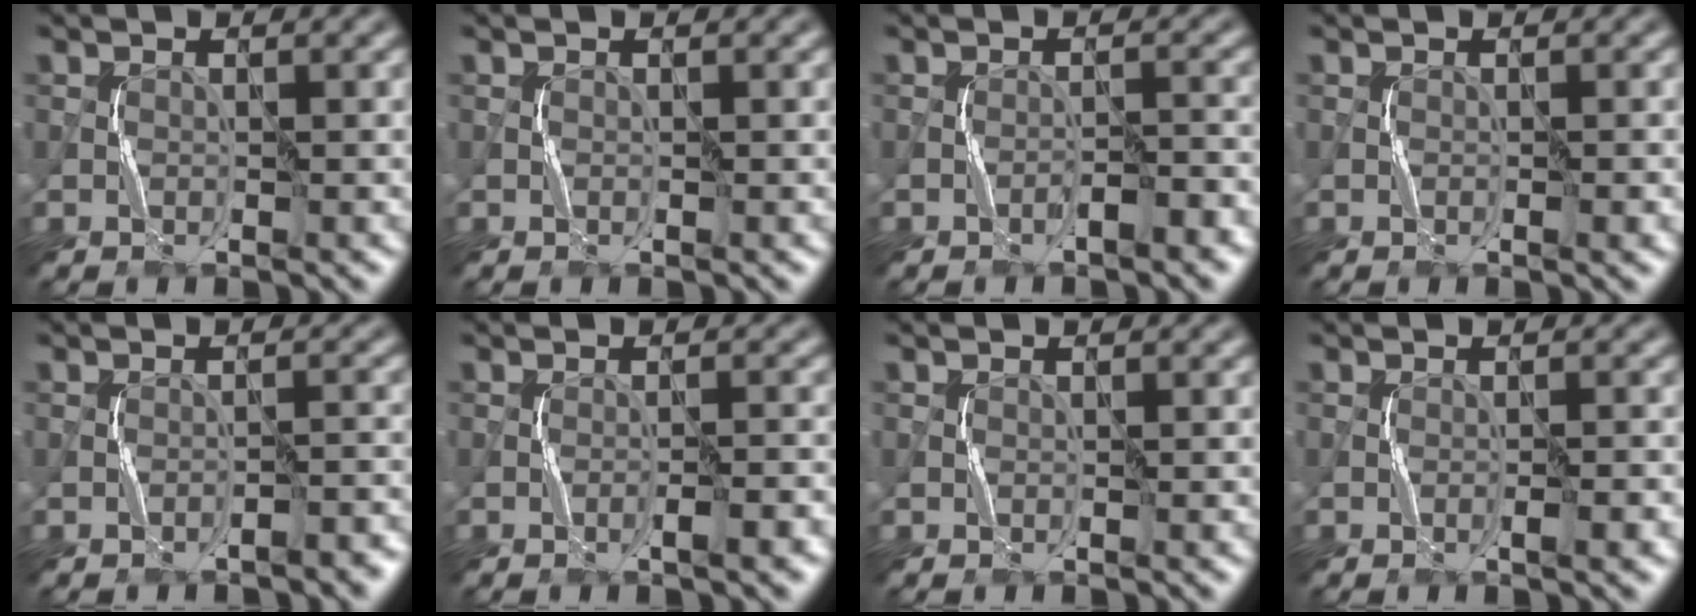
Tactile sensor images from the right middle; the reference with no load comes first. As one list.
[{"total": 0.0}, {"total": 1.7, "force": [-1.2, 0.3, 1.2], "torque": [-0.016, 0.010, -0.021]}, {"total": 0.7, "force": [-0.2, 0.1, 0.6], "torque": [-0.008, 0.000, -0.003]}, {"total": 1.7, "force": [-1.4, 0.3, 1.0], "torque": [-0.010, 0.011, -0.020]}, {"total": 2.0, "force": [-0.9, 0.3, 1.7], "torque": [-0.022, 0.009, -0.017]}, {"total": 0.0}, {"total": 1.6, "force": [-0.6, 0.2, 1.4], "torque": [-0.019, 0.004, -0.010]}]